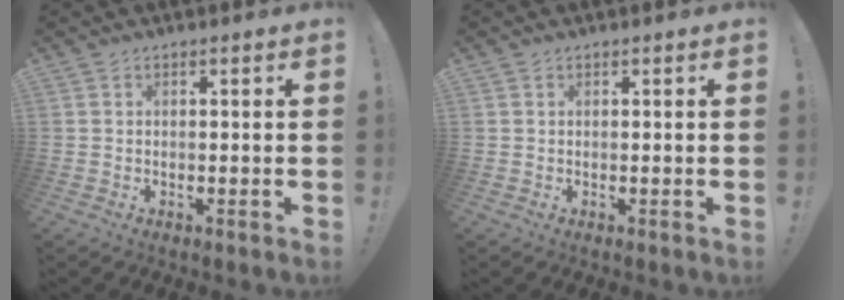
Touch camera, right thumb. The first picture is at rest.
{"total": 0.0}